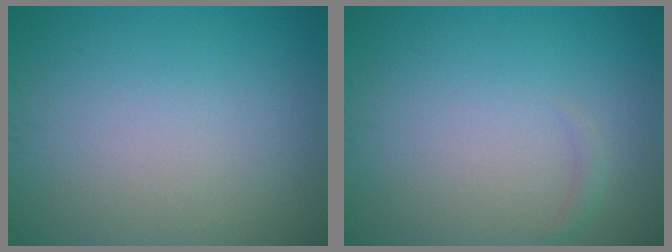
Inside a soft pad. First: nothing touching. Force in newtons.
{"total": 0.7, "press": 0.7, "slide": 0.2}